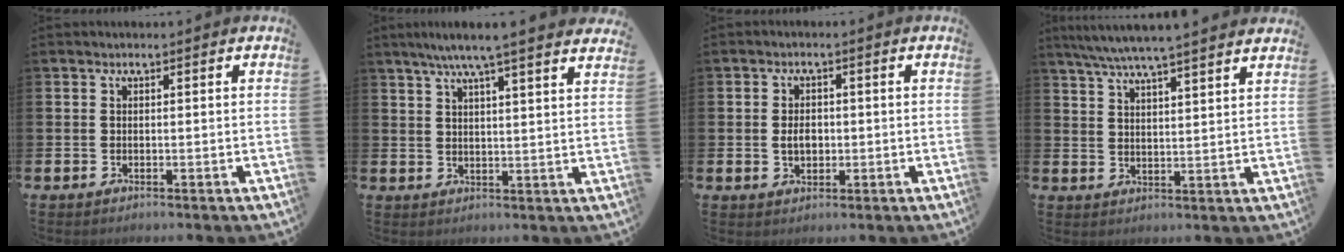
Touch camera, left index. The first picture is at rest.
{"total": 6.2, "force": [5.6, -0.4, 2.6], "torque": [-0.066, -0.019, 0.098]}
{"total": 2.8, "force": [-0.1, 2.0, 1.9], "torque": [-0.017, 0.000, -0.008]}
{"total": 6.3, "force": [6.0, -0.3, 2.0], "torque": [-0.065, -0.026, 0.108]}